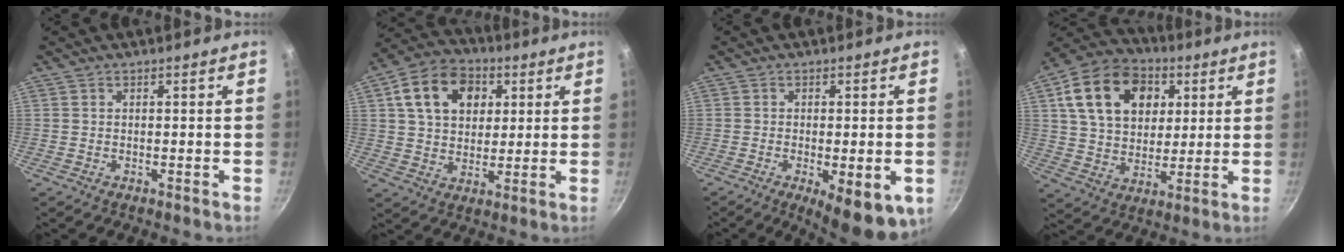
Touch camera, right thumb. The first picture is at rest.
{"total": 14.2, "force": [4.6, 10.5, 8.4], "torque": [-0.118, 0.005, 0.067]}
{"total": 10.5, "force": [-3.6, 3.4, 9.3], "torque": [-0.114, -0.002, -0.042]}
{"total": 19.2, "force": [6.1, 14.0, 11.7], "torque": [-0.179, 0.004, 0.097]}